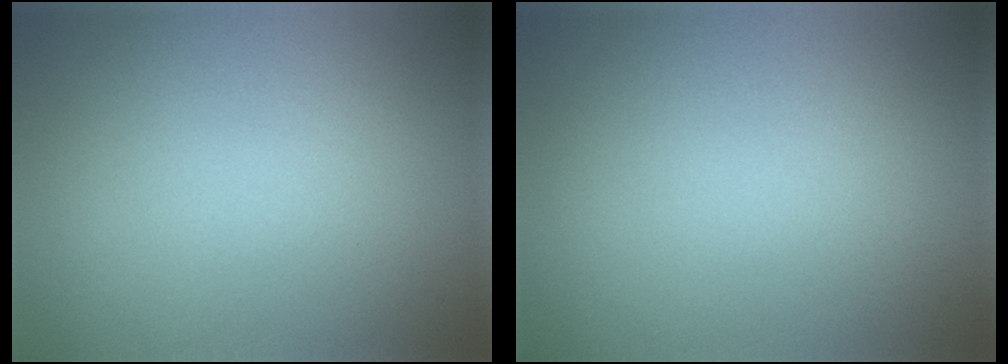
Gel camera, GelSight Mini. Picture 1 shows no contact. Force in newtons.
{"total": 0.0}